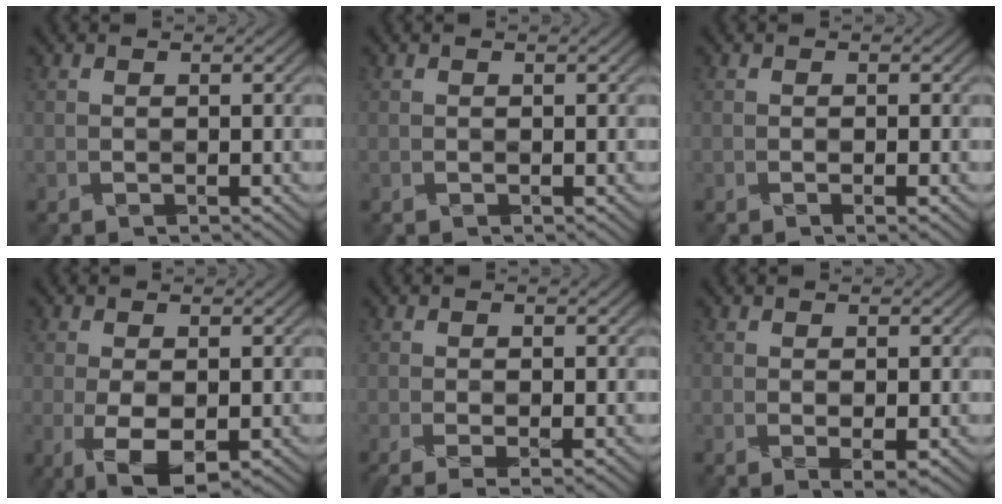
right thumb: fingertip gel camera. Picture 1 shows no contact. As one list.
[{"total": 0.0}, {"total": 0.8, "force": [-0.5, 0.0, 0.6], "torque": [-0.010, 0.003, -0.010]}, {"total": 5.6, "force": [-1.9, 2.3, 4.7], "torque": [-0.099, -0.005, -0.033]}, {"total": 1.8, "force": [-0.6, 0.0, 1.6], "torque": [-0.034, 0.001, -0.012]}, {"total": 1.4, "force": [-0.2, 0.3, 1.4], "torque": [-0.028, -0.001, -0.002]}]